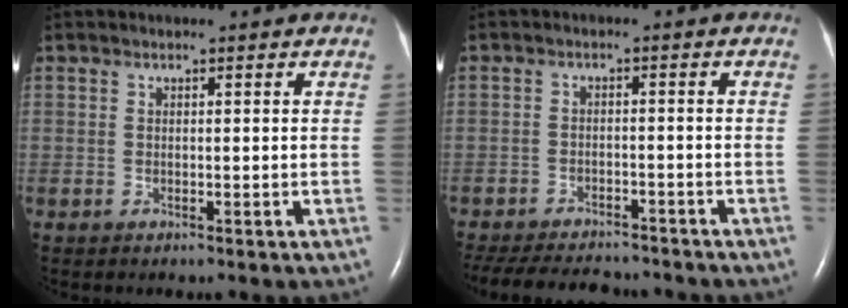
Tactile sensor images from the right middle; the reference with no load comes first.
{"total": 14.7, "force": [-12.9, 4.3, 5.5], "torque": [-0.135, -0.015, -0.180]}